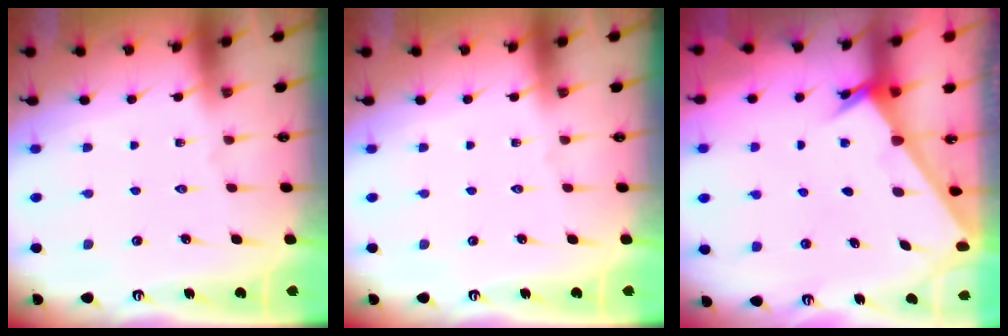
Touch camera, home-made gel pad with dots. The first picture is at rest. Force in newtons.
{"total": 0.0}
{"total": 2.2, "press": 2.1, "slide": 0.3}